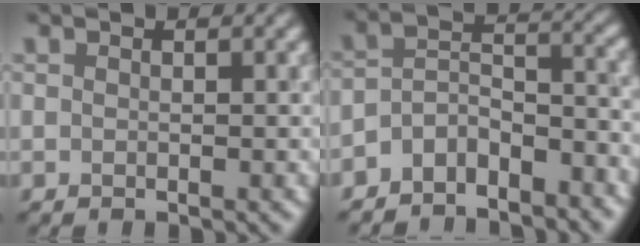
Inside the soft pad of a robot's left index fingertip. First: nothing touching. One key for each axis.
{"total": 5.5, "fx": -4.1, "fy": 2.4, "fz": 2.8, "tx": -0.046, "ty": 0.004, "tz": -0.079}